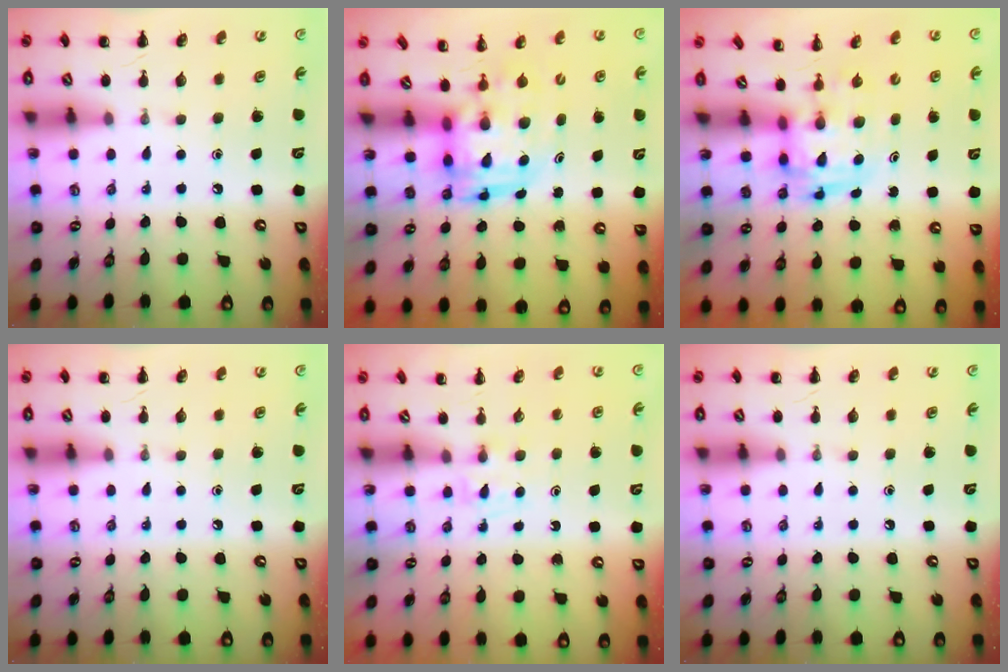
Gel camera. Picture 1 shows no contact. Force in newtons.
{"total": 3.9, "press": 3.8, "slide": 0.8}
{"total": 3.0, "press": 3.0, "slide": 0.5}
{"total": 0.0}
{"total": 2.8, "press": 2.5, "slide": 1.1}
{"total": 0.0}